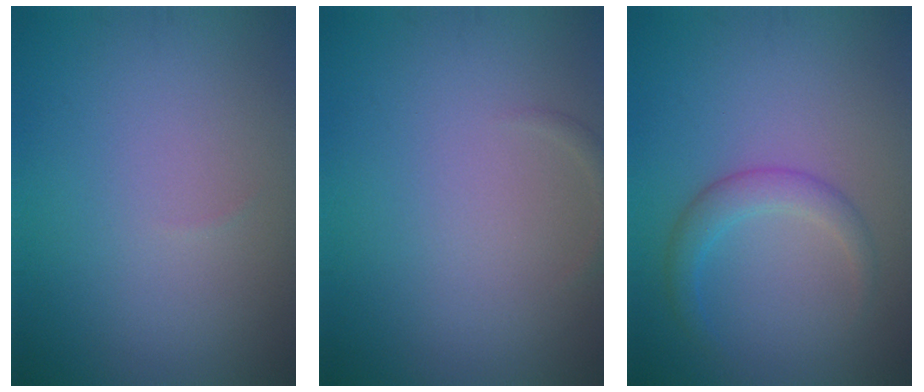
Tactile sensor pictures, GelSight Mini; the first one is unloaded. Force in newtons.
{"total": 0.7, "press": 0.7, "slide": 0.0}
{"total": 2.3, "press": 2.3, "slide": 0.1}